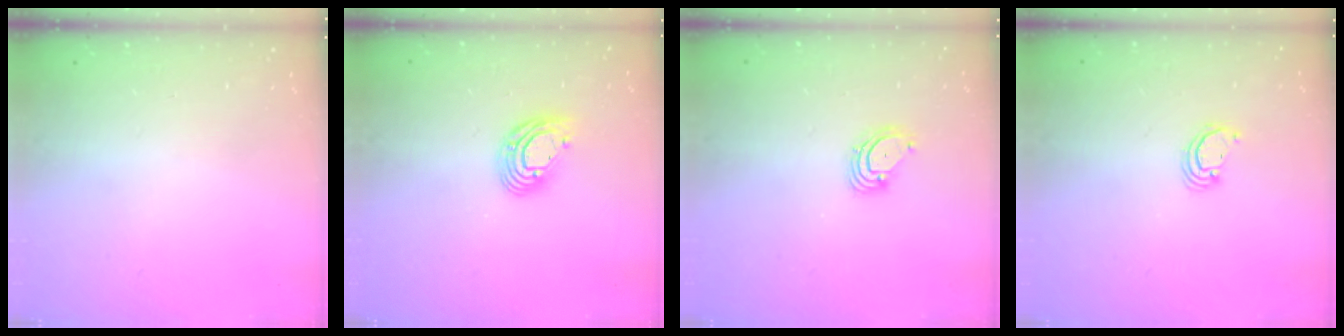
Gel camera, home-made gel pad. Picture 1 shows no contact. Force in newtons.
{"total": 10.5, "press": 10.4, "slide": 1.9}
{"total": 3.6, "press": 3.6, "slide": 0.3}
{"total": 2.6, "press": 2.6, "slide": 0.2}